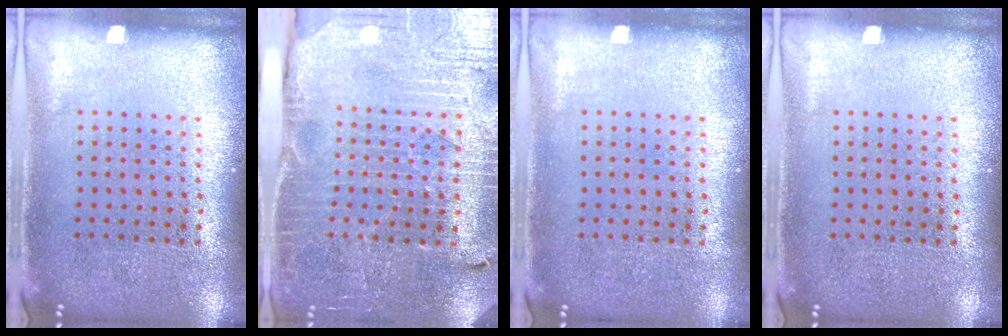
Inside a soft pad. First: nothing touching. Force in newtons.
{"total": 3.5, "press": 3.4, "slide": 0.4}
{"total": 0.0}
{"total": 0.0}